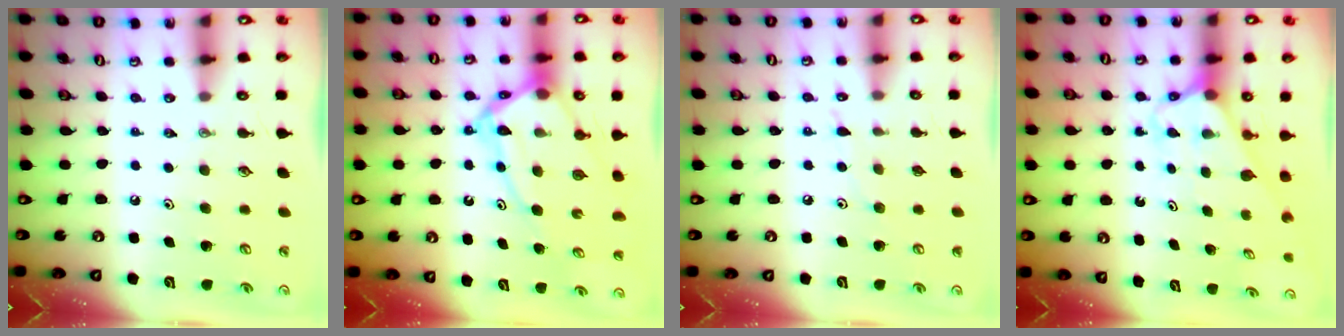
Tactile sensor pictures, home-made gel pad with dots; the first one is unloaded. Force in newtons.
{"total": 13.7, "press": 13.6, "slide": 1.1}
{"total": 4.9, "press": 4.9, "slide": 0.5}
{"total": 2.6, "press": 2.6, "slide": 0.1}